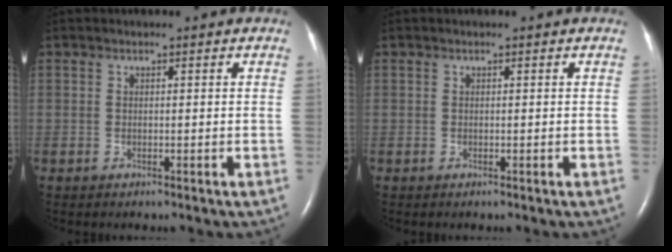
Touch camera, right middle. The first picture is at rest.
{"total": 0.0}